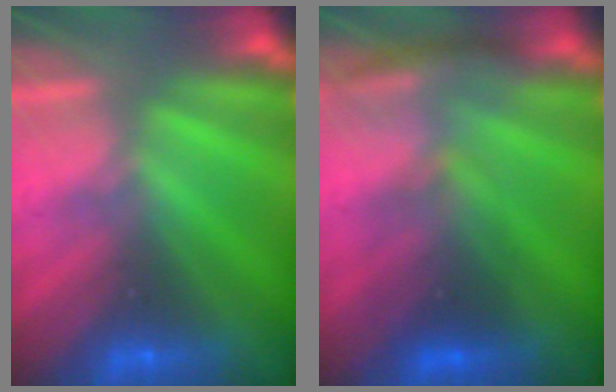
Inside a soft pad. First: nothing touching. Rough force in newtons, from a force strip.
{"total": 2.7}